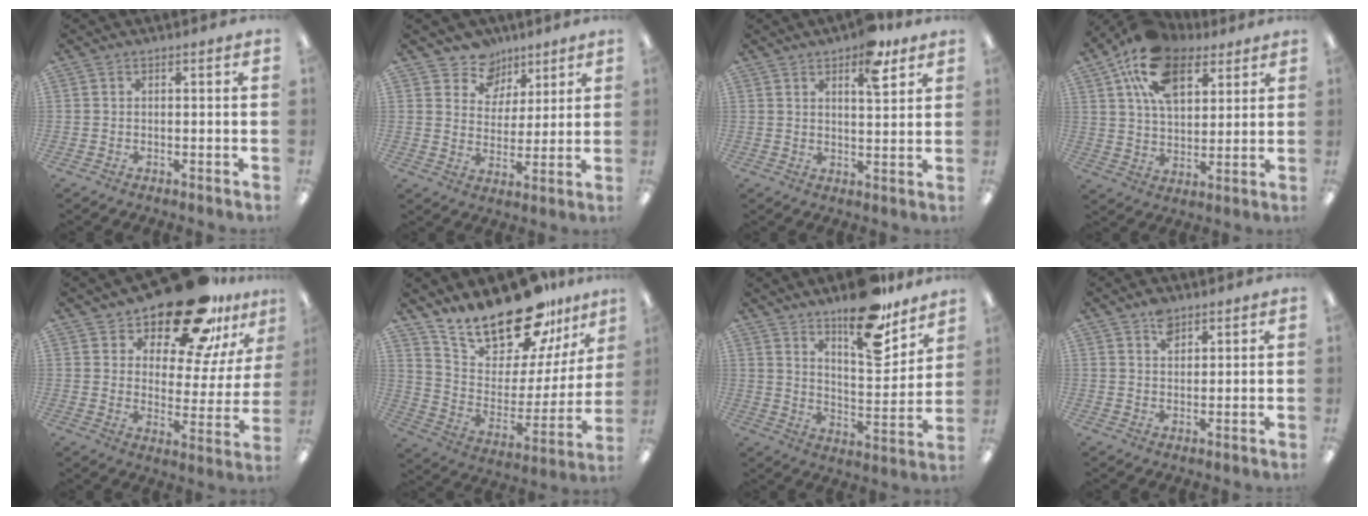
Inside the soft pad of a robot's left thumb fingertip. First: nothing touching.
{"total": 8.9, "force": [6.2, 6.3, 0.9], "torque": [-0.019, -0.049, 0.116]}
{"total": 8.8, "force": [5.6, 3.4, 5.9], "torque": [-0.074, -0.026, 0.090]}
{"total": 16.5, "force": [9.2, 9.5, 9.9], "torque": [-0.182, -0.018, 0.169]}
{"total": 21.8, "force": [17.3, 7.7, 10.8], "torque": [-0.176, -0.113, 0.296]}
{"total": 21.7, "force": [18.9, 6.9, 8.2], "torque": [-0.142, -0.144, 0.330]}
{"total": 17.7, "force": [13.4, 6.2, 9.7], "torque": [-0.130, -0.096, 0.225]}
{"total": 4.1, "force": [2.8, 2.4, 1.9], "torque": [-0.028, -0.006, 0.050]}